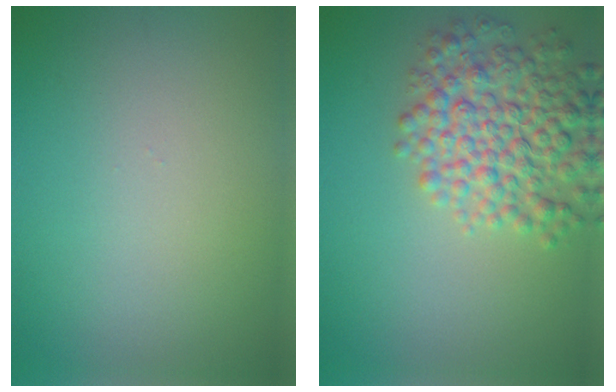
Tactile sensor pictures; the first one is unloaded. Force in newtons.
{"total": 7.0, "press": 7.0, "slide": 0.2}